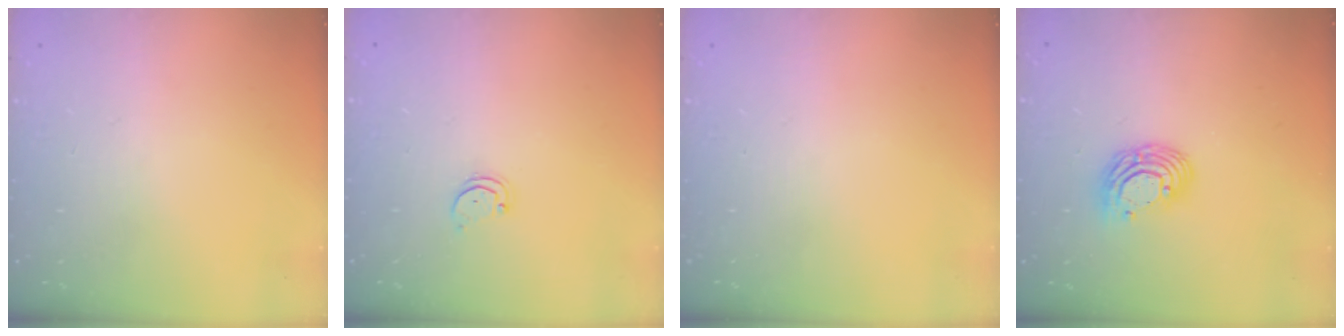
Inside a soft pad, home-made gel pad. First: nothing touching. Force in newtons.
{"total": 1.8, "press": 1.7, "slide": 0.2}
{"total": 0.0}
{"total": 9.9, "press": 9.8, "slide": 0.7}